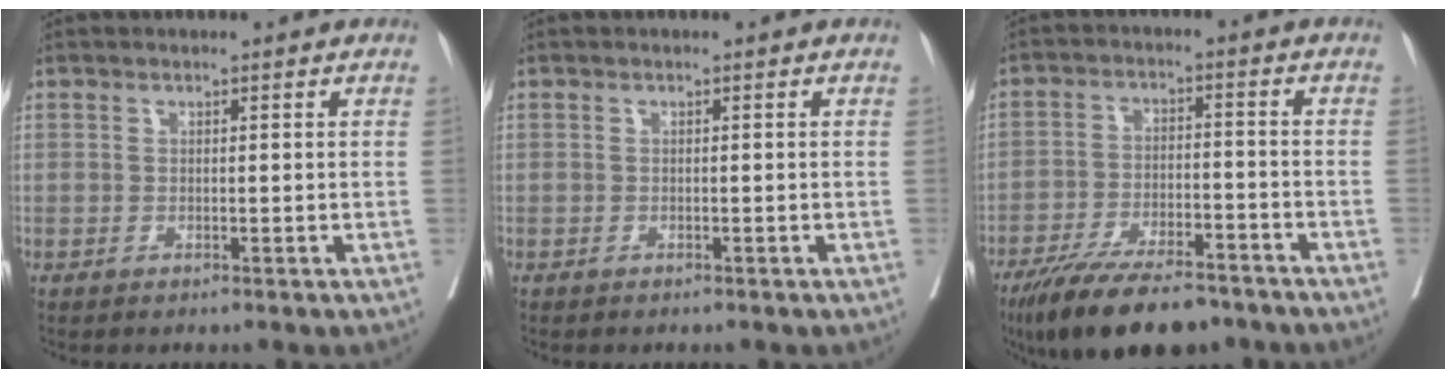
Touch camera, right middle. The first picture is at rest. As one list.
[{"total": 0.0}, {"total": 14.1, "force": [-11.2, 4.2, 7.6], "torque": [-0.123, -0.013, -0.182]}]